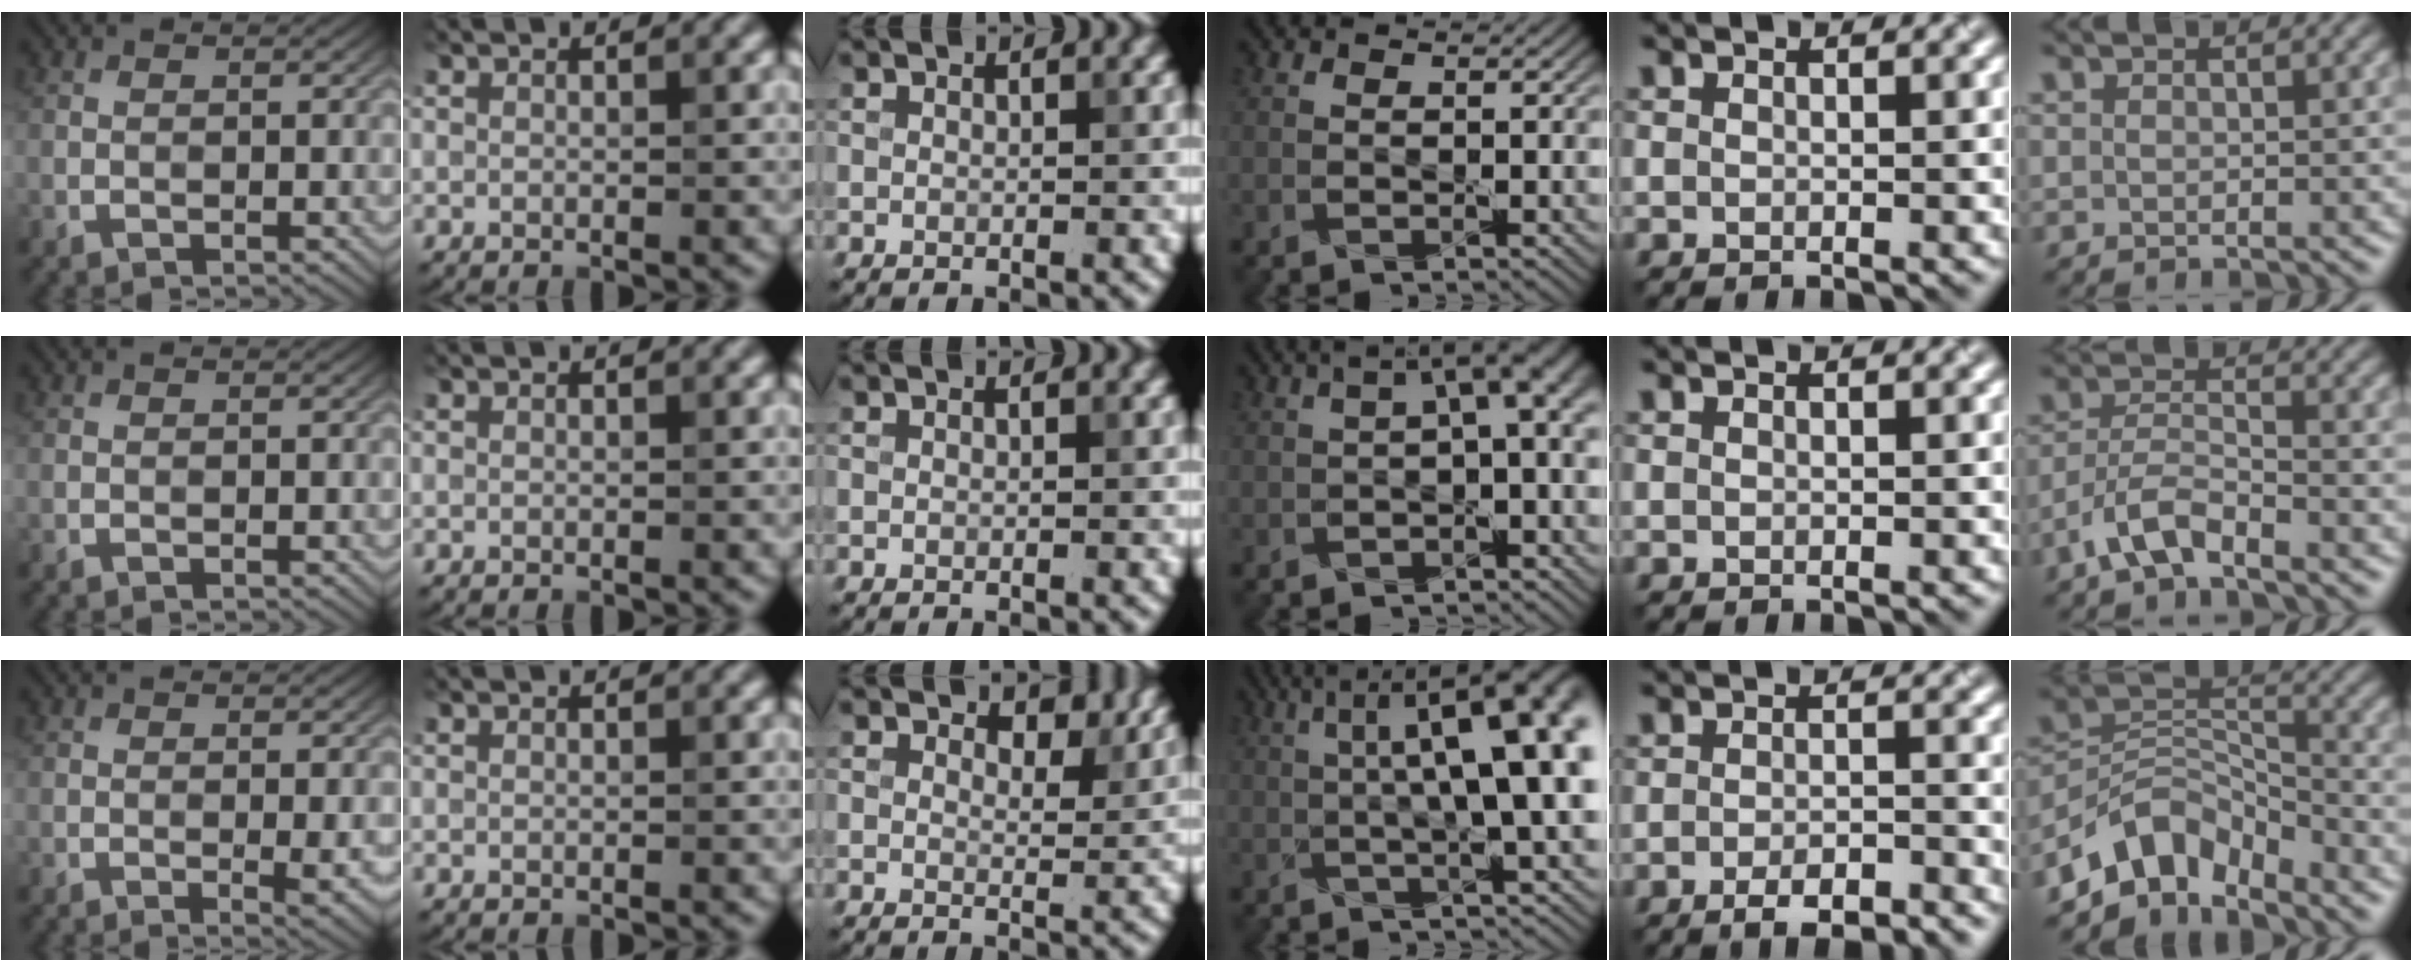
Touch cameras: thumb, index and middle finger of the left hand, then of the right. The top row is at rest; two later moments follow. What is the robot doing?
{"motion": "pour", "object": "sugar"}